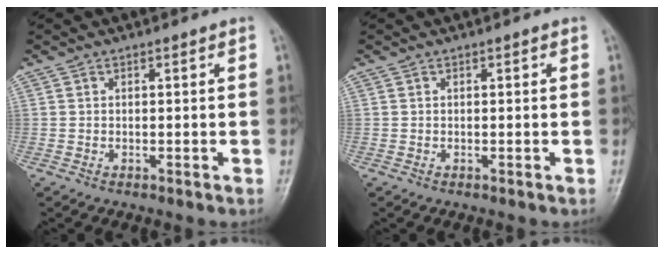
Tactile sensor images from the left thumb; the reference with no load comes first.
{"total": 0.0}